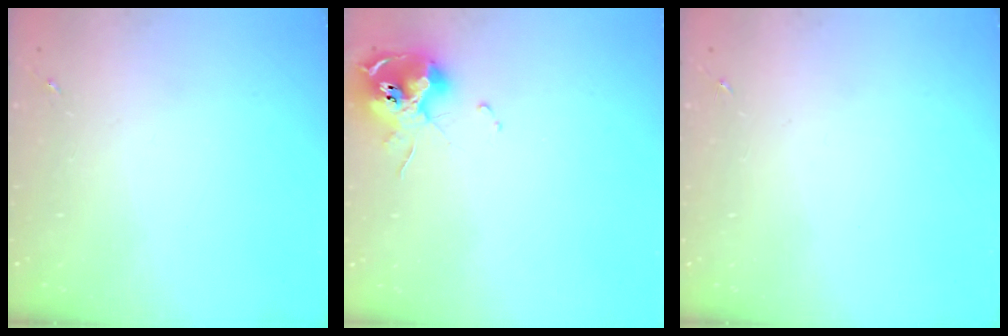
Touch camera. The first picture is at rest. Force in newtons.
{"total": 11.5, "press": 11.4, "slide": 1.8}
{"total": 0.0}